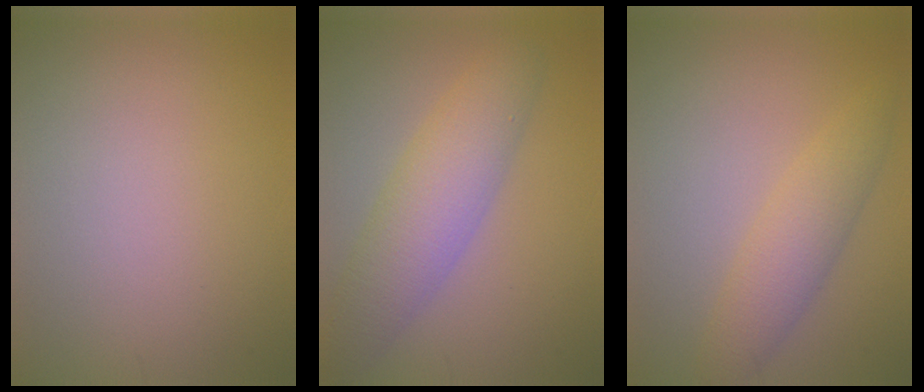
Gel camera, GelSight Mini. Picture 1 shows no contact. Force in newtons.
{"total": 5.7, "press": 5.7, "slide": 0.1}
{"total": 3.5, "press": 3.5, "slide": 0.1}